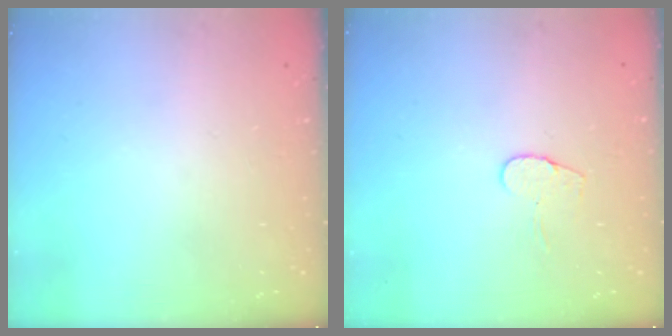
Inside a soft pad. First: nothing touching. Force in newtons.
{"total": 5.6, "press": 5.6, "slide": 0.4}